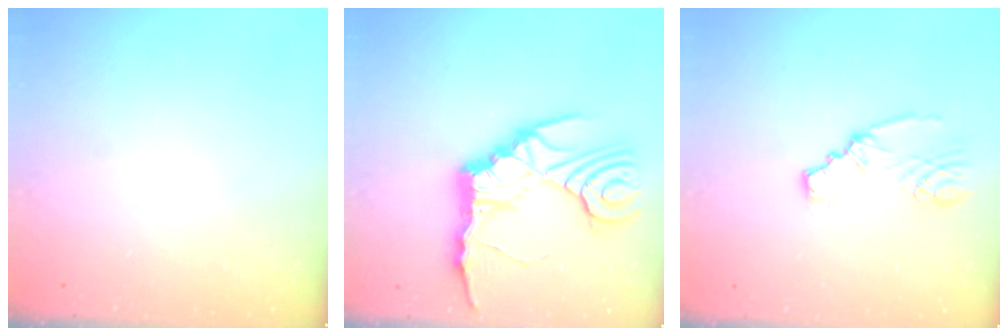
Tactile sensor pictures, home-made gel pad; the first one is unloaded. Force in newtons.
{"total": 14.3, "press": 14.1, "slide": 2.0}
{"total": 2.8, "press": 2.7, "slide": 0.6}